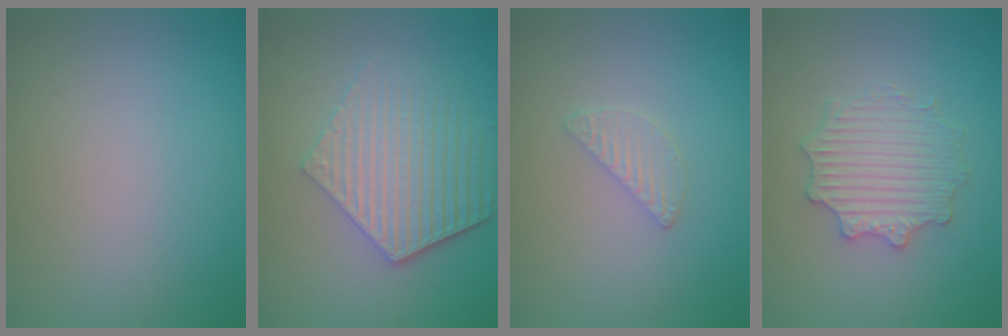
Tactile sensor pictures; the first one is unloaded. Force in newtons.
{"total": 5.8, "press": 4.3, "slide": 3.9}
{"total": 1.5, "press": 1.5, "slide": 0.2}
{"total": 3.1, "press": 3.1, "slide": 0.6}